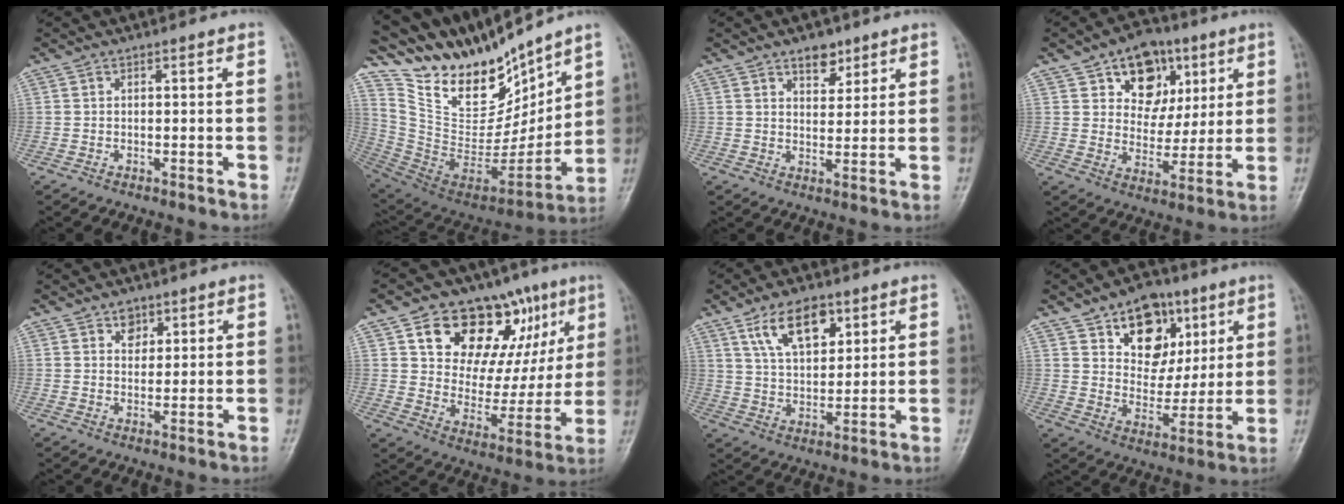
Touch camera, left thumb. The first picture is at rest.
{"total": 24.0, "force": [19.8, 8.6, 10.6], "torque": [-0.150, -0.092, 0.366]}
{"total": 4.8, "force": [3.3, 2.7, 2.3], "torque": [-0.009, -0.020, 0.052]}
{"total": 12.7, "force": [5.9, 9.2, 6.5], "torque": [-0.051, -0.022, 0.095]}
{"total": 3.1, "force": [1.7, 2.3, 1.2], "torque": [0.000, -0.010, 0.026]}
{"total": 21.6, "force": [10.2, 13.1, 13.9], "torque": [-0.141, -0.020, 0.159]}
{"total": 10.9, "force": [5.7, 5.8, 7.2], "torque": [-0.103, -0.024, 0.107]}
{"total": 14.0, "force": [6.8, 9.8, 7.3], "torque": [-0.066, -0.030, 0.114]}